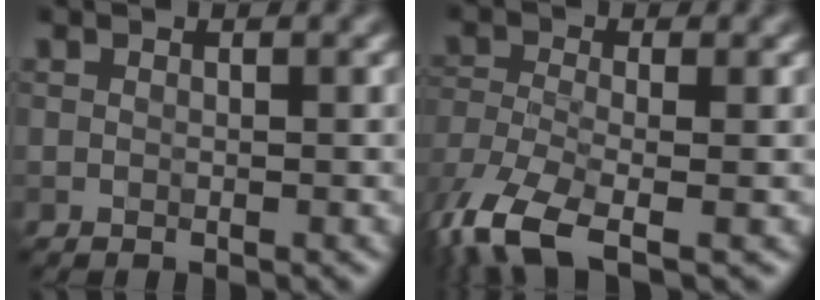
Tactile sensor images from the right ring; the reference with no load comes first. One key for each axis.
{"total": 7.3, "fx": -4.7, "fy": 2.6, "fz": 4.9, "tx": -0.115, "ty": -0.020, "tz": -0.098}